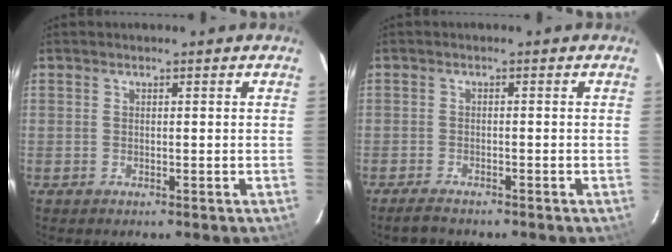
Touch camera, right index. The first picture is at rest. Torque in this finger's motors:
{"motor_torque": [0.06, -0.01, 0.00, 0.01]}